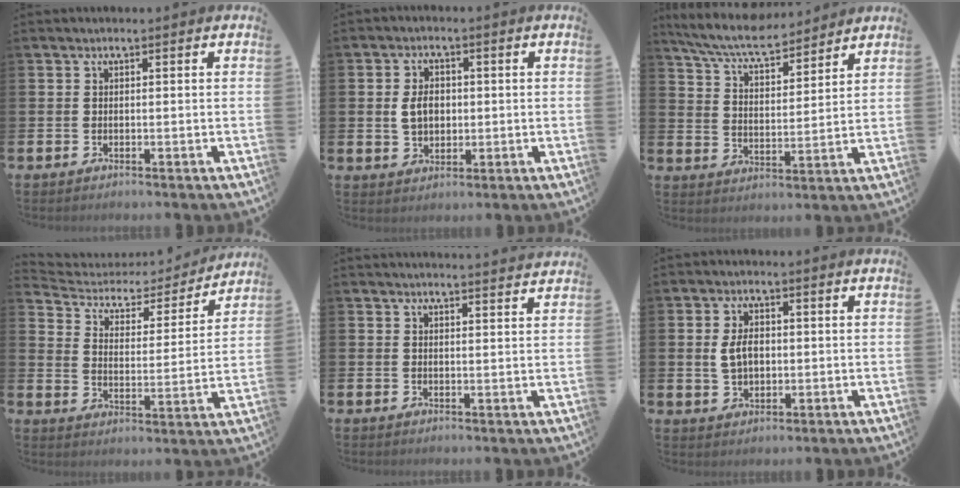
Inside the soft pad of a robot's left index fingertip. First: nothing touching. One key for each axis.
{"total": 4.2, "fx": 0.5, "fy": 3.0, "fz": 2.8, "tx": -0.038, "ty": 0.004, "tz": 0.001}
{"total": 7.4, "fx": 6.9, "fy": 1.2, "fz": 2.5, "tx": -0.080, "ty": -0.037, "tz": 0.122}
{"total": 5.0, "fx": 4.2, "fy": 2.4, "fz": 1.1, "tx": -0.050, "ty": -0.032, "tz": 0.062}
{"total": 2.6, "fx": 2.5, "fy": -0.3, "fz": -0.1, "tx": 0.011, "ty": -0.021, "tz": 0.044}
{"total": 4.0, "fx": 0.5, "fy": 2.6, "fz": 3.0, "tx": -0.040, "ty": 0.002, "tz": 0.003}